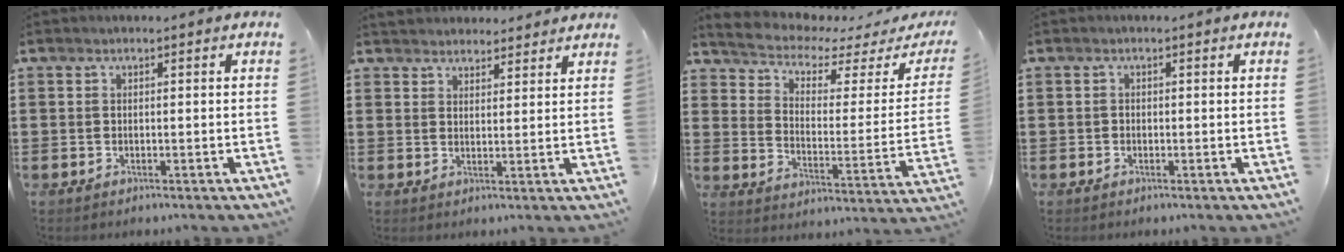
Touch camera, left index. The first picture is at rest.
{"total": 2.8, "force": [2.7, 0.8, -0.3], "torque": [-0.003, -0.001, 0.052]}
{"total": 3.2, "force": [2.6, 1.0, 1.6], "torque": [-0.051, -0.025, 0.034]}
{"total": 0.6, "force": [-0.3, 0.4, 0.2], "torque": [-0.006, 0.001, -0.006]}